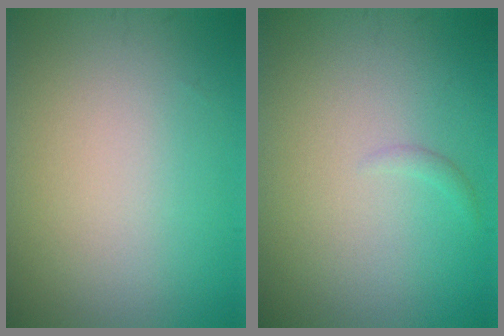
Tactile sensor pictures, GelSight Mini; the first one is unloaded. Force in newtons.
{"total": 0.6, "press": 0.6, "slide": 0.1}